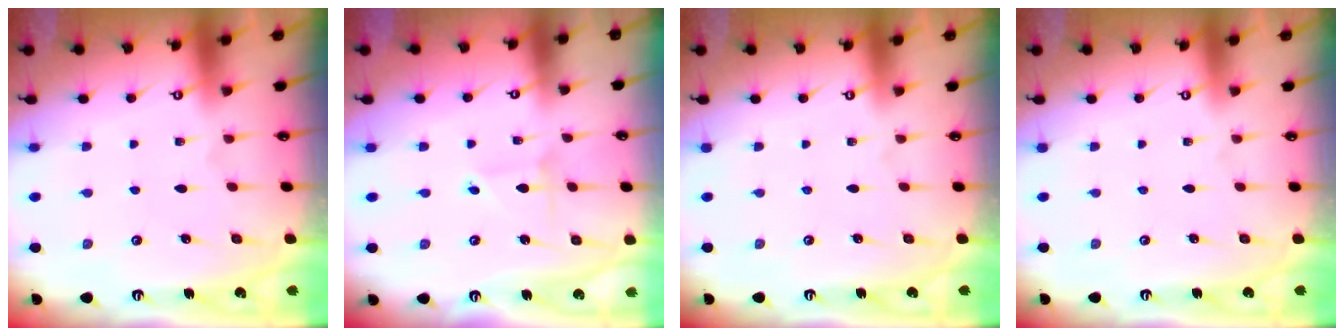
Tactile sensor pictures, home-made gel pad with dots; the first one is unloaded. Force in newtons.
{"total": 1.9, "press": 1.9, "slide": 0.3}
{"total": 0.0}
{"total": 0.0}